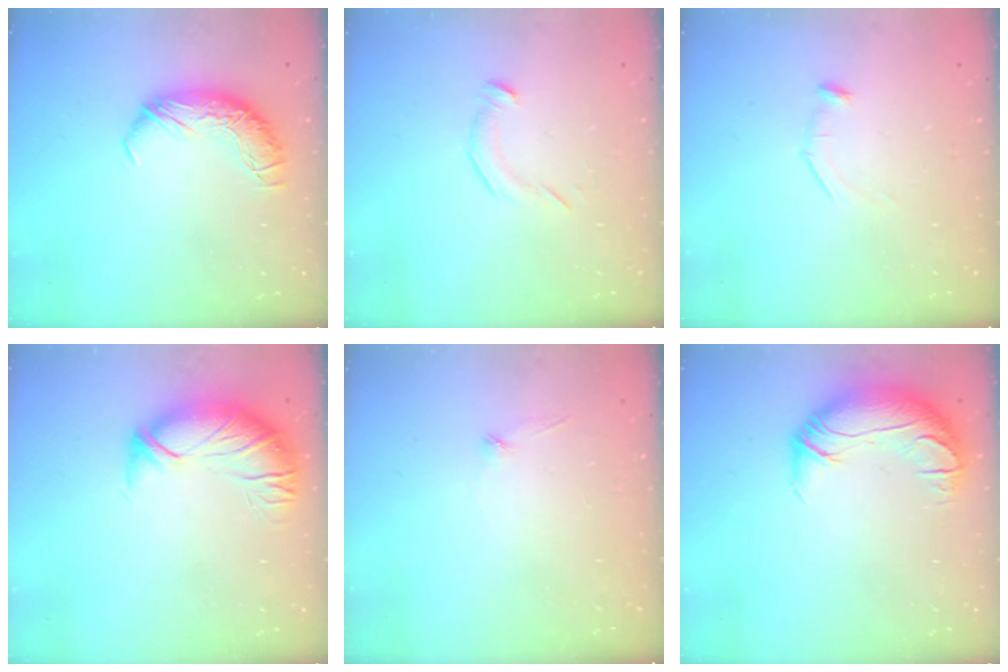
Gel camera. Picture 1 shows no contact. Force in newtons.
{"total": 5.6, "press": 5.6, "slide": 0.3}
{"total": 7.4, "press": 7.4, "slide": 0.8}
{"total": 2.7, "press": 1.2, "slide": 2.5}
{"total": 8.3, "press": 8.3, "slide": 0.5}
{"total": 3.7, "press": 1.7, "slide": 3.3}